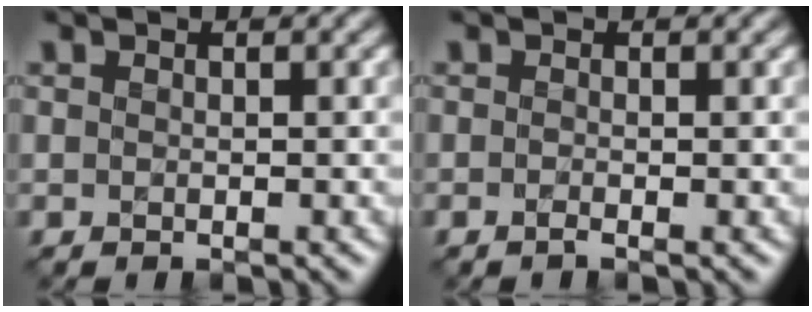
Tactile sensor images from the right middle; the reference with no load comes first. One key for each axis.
{"total": 0.6, "fx": -0.3, "fy": 0.1, "fz": 0.5, "tx": -0.011, "ty": -0.007, "tz": -0.007}